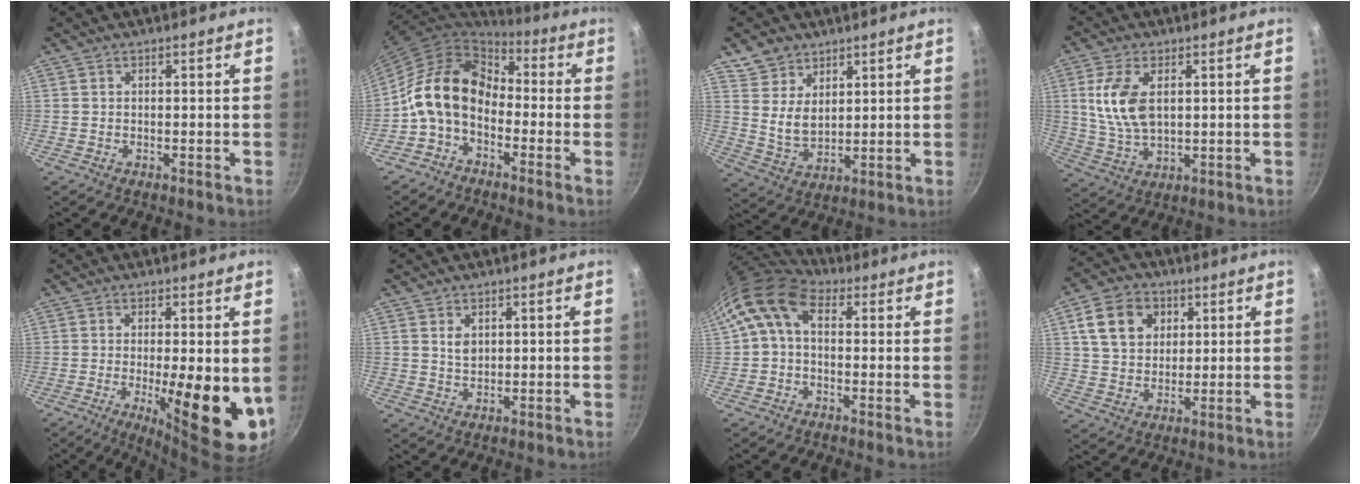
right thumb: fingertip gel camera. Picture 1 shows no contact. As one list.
[{"total": 13.9, "force": [-2.5, 9.9, 9.4], "torque": [-0.152, 0.050, -0.069]}, {"total": 7.9, "force": [4.8, 5.5, 3.1], "torque": [-0.037, -0.026, 0.096]}, {"total": 10.2, "force": [2.2, 5.8, 8.1], "torque": [-0.158, -0.013, 0.047]}, {"total": 14.8, "force": [-1.8, 3.9, 14.2], "torque": [-0.188, -0.018, -0.018]}, {"total": 2.7, "force": [0.9, 1.9, 1.6], "torque": [-0.022, -0.003, 0.018]}, {"total": 10.1, "force": [2.3, 6.7, 7.2], "torque": [-0.135, 0.023, 0.025]}, {"total": 11.0, "force": [3.7, 8.5, 5.8], "torque": [-0.081, 0.001, 0.062]}]